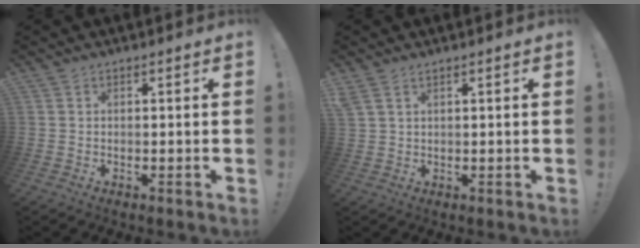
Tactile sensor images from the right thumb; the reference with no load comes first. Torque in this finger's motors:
{"motor_torque": [0.55, 0.63, 0.92, 0.17, 0.23]}